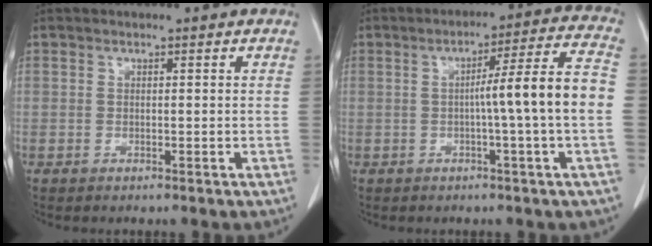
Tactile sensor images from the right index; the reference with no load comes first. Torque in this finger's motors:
{"motor_torque": [1.18, -0.57, 0.69, 0.16]}